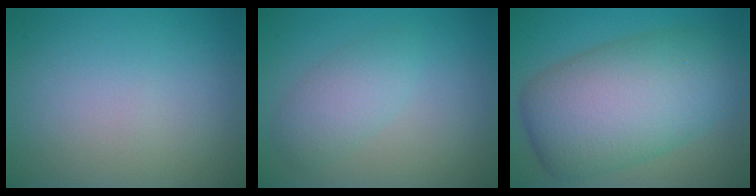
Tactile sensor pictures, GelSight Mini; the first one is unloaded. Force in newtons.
{"total": 2.7, "press": 2.7, "slide": 0.1}
{"total": 11.1, "press": 11.1, "slide": 0.6}